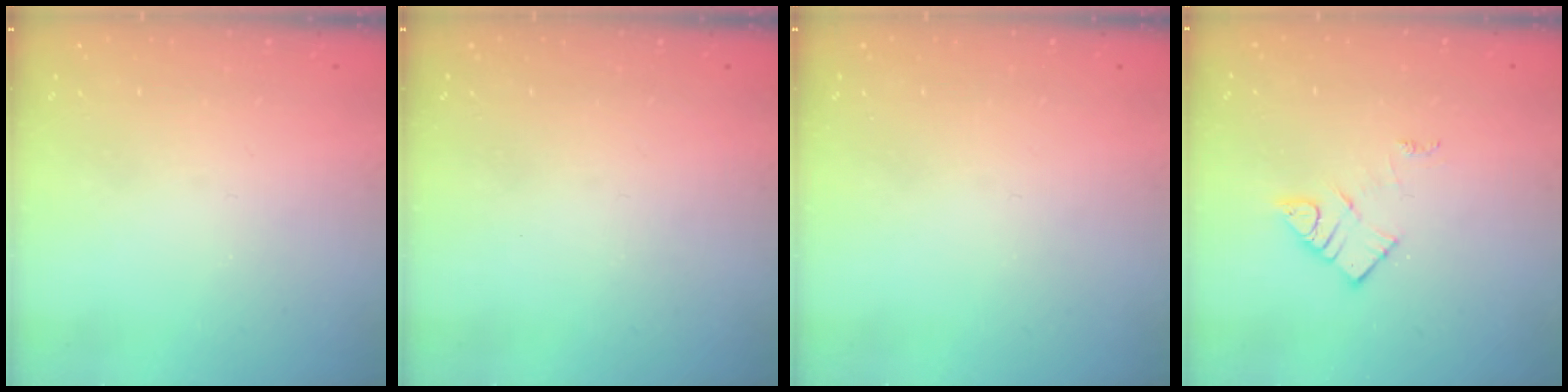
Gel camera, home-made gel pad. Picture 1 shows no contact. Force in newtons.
{"total": 0.0}
{"total": 0.0}
{"total": 8.2, "press": 8.2, "slide": 0.5}